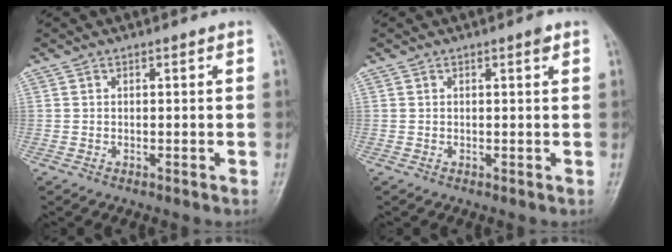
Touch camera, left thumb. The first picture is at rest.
{"total": 1.2, "force": [0.6, 0.2, 0.9], "torque": [-0.014, -0.002, 0.007]}